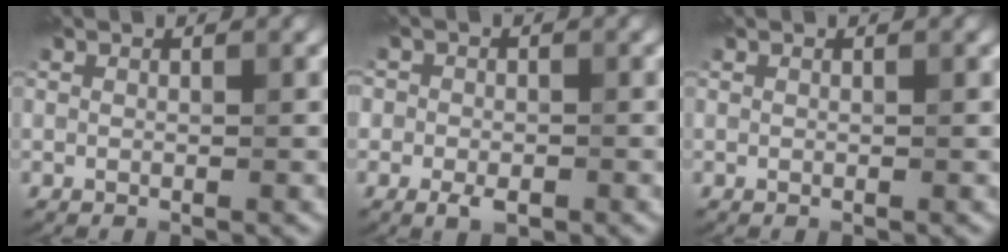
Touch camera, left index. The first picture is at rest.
{"total": 2.7, "force": [-1.0, 2.0, 1.5], "torque": [-0.020, -0.008, -0.023]}
{"total": 0.0}